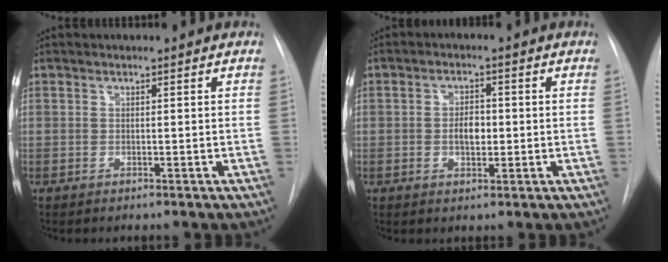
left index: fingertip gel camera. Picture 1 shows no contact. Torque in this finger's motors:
{"motor_torque": [0.61, 0.28, 0.15, 0.02]}